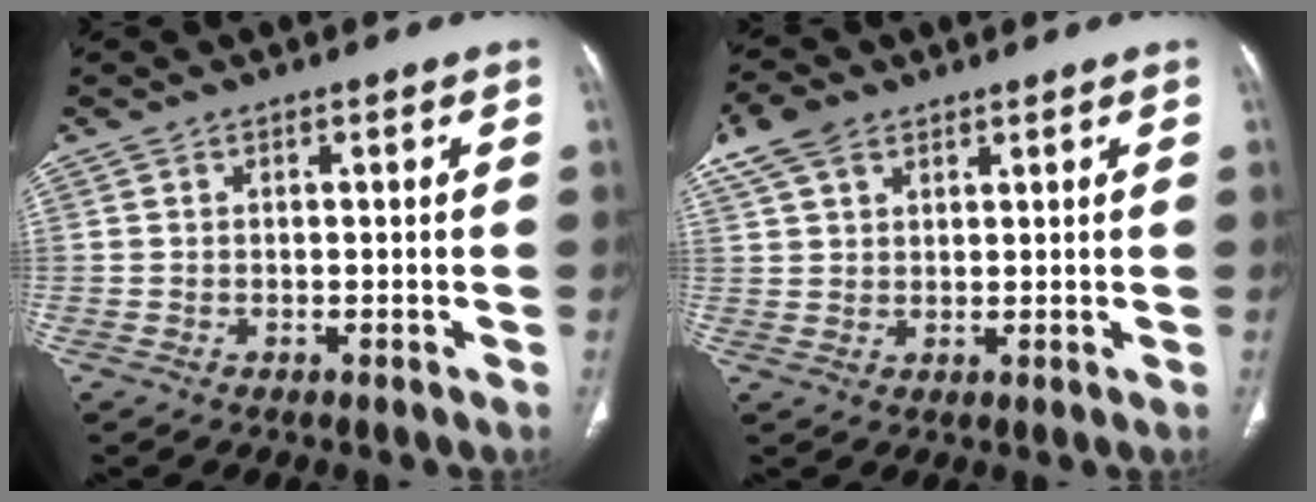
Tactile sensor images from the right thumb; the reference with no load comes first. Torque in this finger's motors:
{"motor_torque": [-0.24, 0.32, 0.12, -0.05, 0.15]}